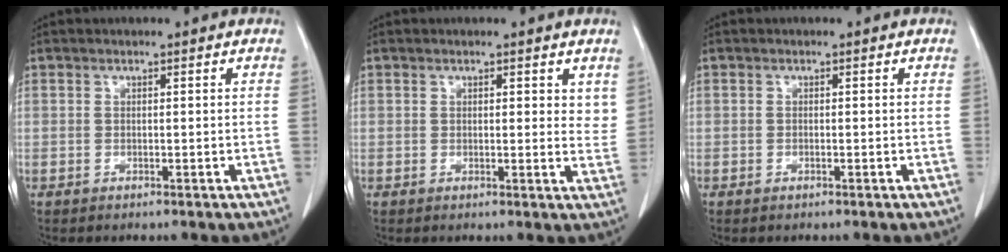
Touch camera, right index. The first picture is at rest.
{"total": 2.9, "force": [1.9, 1.4, 1.6], "torque": [-0.004, -0.012, 0.016]}
{"total": 0.0}